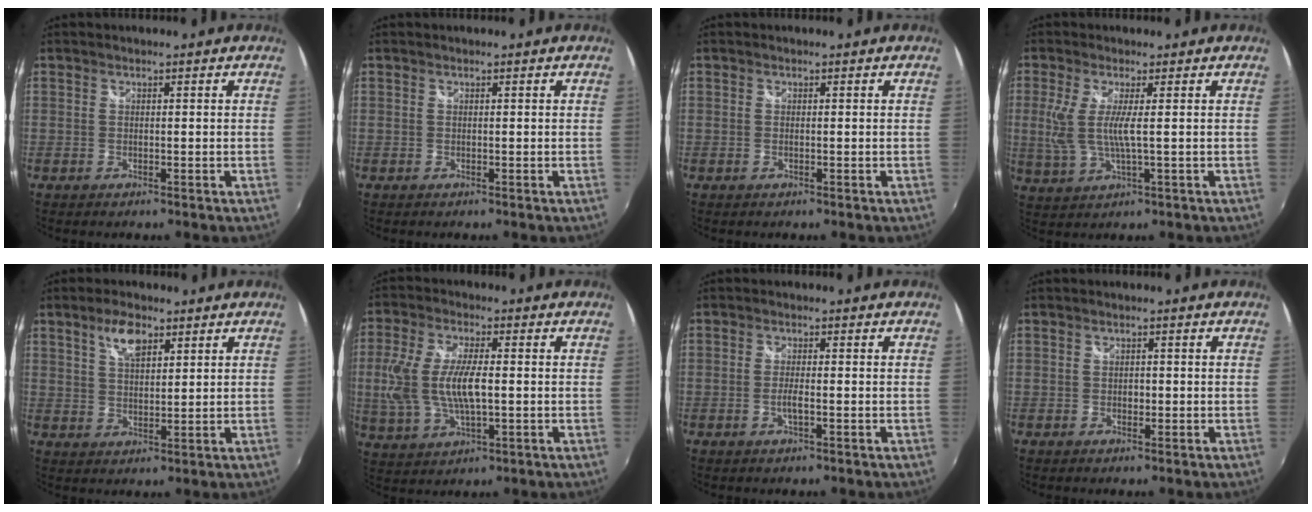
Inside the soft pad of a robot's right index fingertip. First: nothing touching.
{"total": 0.0}
{"total": 0.6, "force": [-0.1, 0.1, 0.6], "torque": [-0.012, 0.000, -0.004]}
{"total": 6.6, "force": [0.4, 0.7, 6.5], "torque": [-0.143, -0.010, 0.012]}
{"total": 5.9, "force": [3.3, 2.6, 4.1], "torque": [-0.071, 0.009, 0.061]}
{"total": 12.6, "force": [-0.4, 5.0, 11.5], "torque": [-0.243, -0.002, -0.004]}
{"total": 2.3, "force": [-0.8, 0.2, 2.2], "torque": [-0.044, -0.003, -0.015]}
{"total": 1.2, "force": [-0.3, 0.9, 0.8], "torque": [-0.013, 0.001, -0.006]}